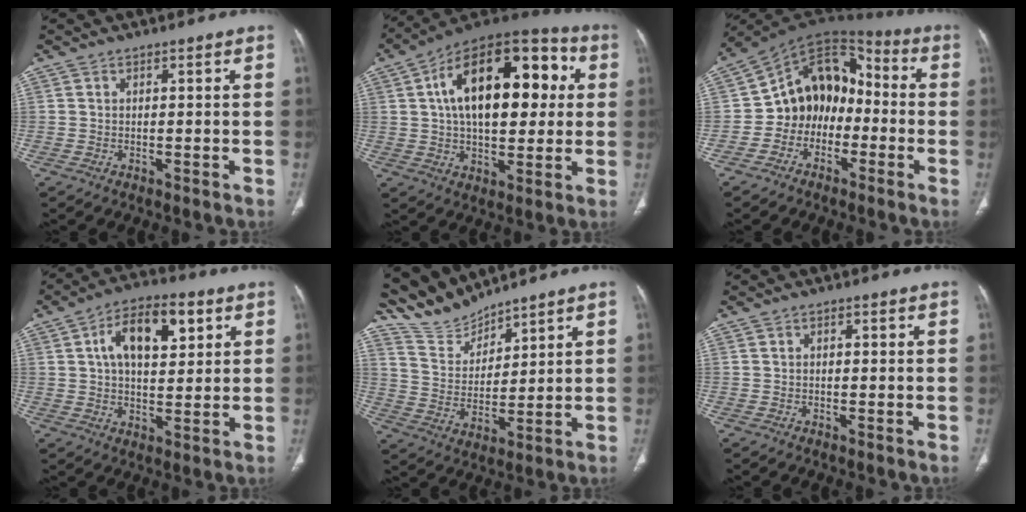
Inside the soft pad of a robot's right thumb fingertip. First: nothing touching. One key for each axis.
{"total": 24.9, "fx": 4.8, "fy": 13.4, "fz": 20.4, "tx": -0.291, "ty": 0.030, "tz": 0.066}
{"total": 13.8, "fx": -3.1, "fy": 10.9, "fz": 8.0, "tx": -0.084, "ty": 0.072, "tz": -0.067}
{"total": 13.3, "fx": 4.3, "fy": 6.9, "fz": 10.4, "tx": -0.149, "ty": 0.007, "tz": 0.067}
{"total": 8.2, "fx": 8.0, "fy": 1.3, "fz": 0.5, "tx": -0.005, "ty": -0.044, "tz": 0.179}
{"total": 0.7, "fx": 0.0, "fy": 0.4, "fz": 0.5, "tx": -0.005, "ty": 0.001, "tz": -0.002}